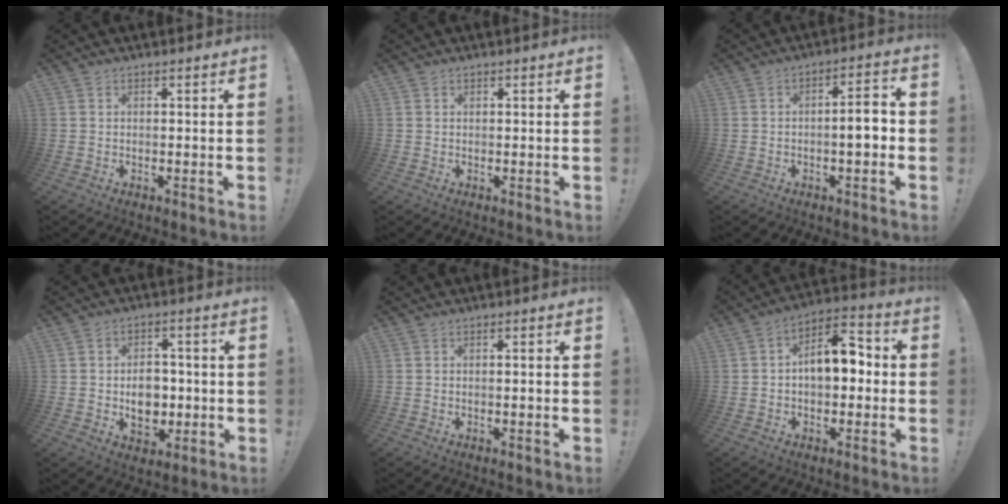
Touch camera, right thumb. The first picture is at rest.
{"total": 0.6, "force": [0.5, 0.4, 0.0], "torque": [0.006, -0.003, 0.009]}
{"total": 6.4, "force": [-1.7, 1.5, 6.0], "torque": [-0.093, 0.009, -0.033]}
{"total": 9.4, "force": [-1.2, 7.3, 5.7], "torque": [-0.087, 0.004, -0.016]}
{"total": 1.4, "force": [-0.6, -0.1, 1.2], "torque": [-0.028, 0.004, -0.011]}
{"total": 10.7, "force": [0.5, 6.5, 8.5], "torque": [-0.124, 0.013, 0.011]}